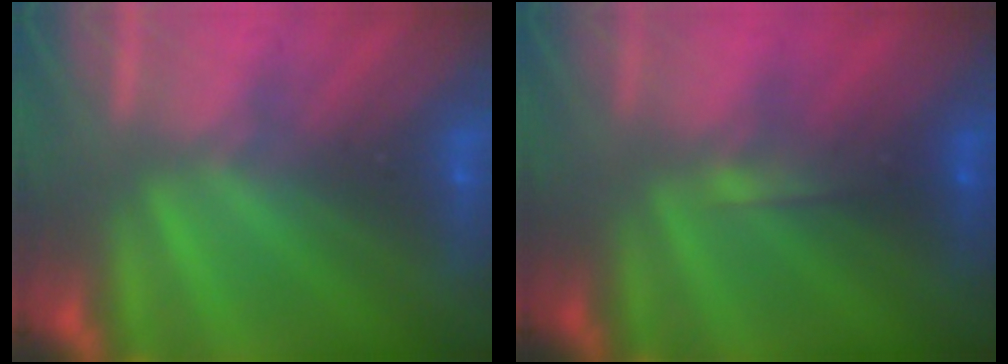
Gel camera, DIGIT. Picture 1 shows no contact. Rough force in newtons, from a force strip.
{"total": 4.2}